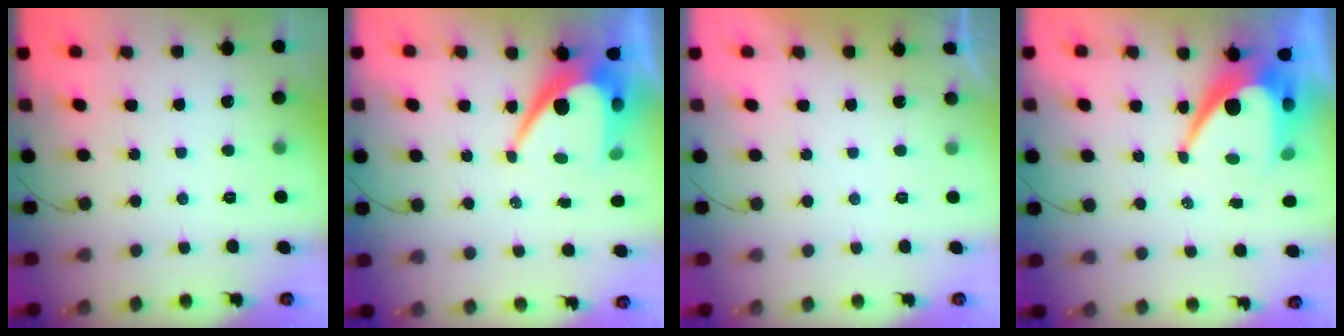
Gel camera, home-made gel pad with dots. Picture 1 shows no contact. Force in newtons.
{"total": 11.0, "press": 11.0, "slide": 1.0}
{"total": 0.8, "press": 0.8, "slide": 0.1}
{"total": 12.5, "press": 12.4, "slide": 1.1}